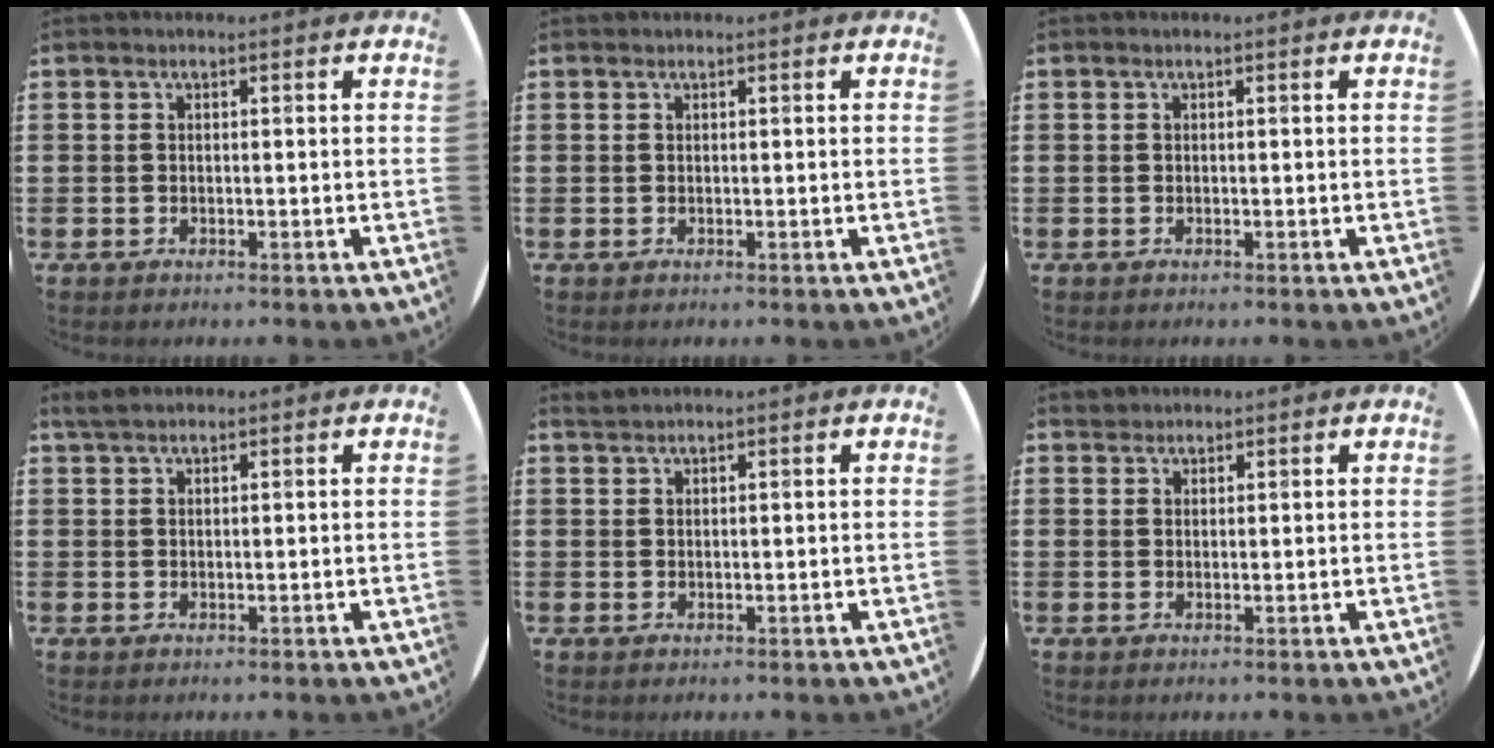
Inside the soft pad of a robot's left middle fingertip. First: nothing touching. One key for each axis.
{"total": 0.0}
{"total": 0.0}
{"total": 1.5, "fx": 1.4, "fy": 0.3, "fz": 0.5, "tx": -0.012, "ty": 0.004, "tz": 0.025}
{"total": 0.9, "fx": 0.9, "fy": 0.0, "fz": -0.1, "tx": 0.002, "ty": 0.000, "tz": 0.017}
{"total": 1.4, "fx": 1.3, "fy": 0.5, "fz": -0.2, "tx": 0.002, "ty": 0.003, "tz": 0.026}